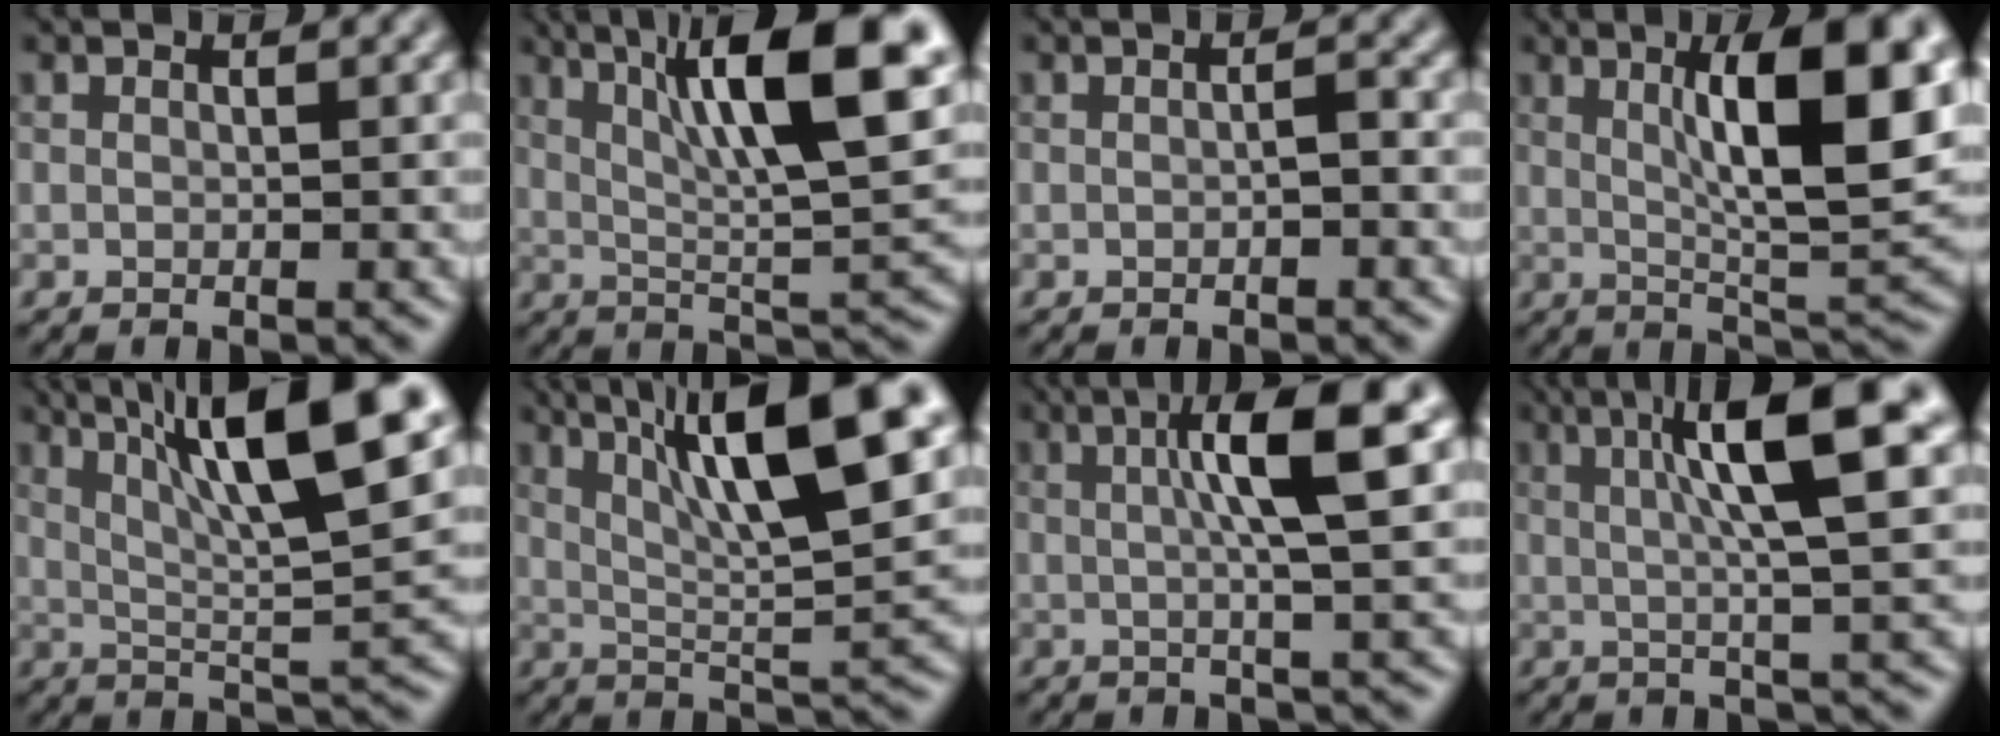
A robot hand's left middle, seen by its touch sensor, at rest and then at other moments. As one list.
[{"total": 13.4, "force": [5.3, 3.1, 11.9], "torque": [-0.177, 0.015, 0.086]}, {"total": 0.8, "force": [-0.3, 0.2, 0.7], "torque": [-0.012, 0.003, -0.005]}, {"total": 11.2, "force": [2.8, 2.8, 10.5], "torque": [-0.143, 0.004, 0.046]}, {"total": 12.2, "force": [5.6, 2.3, 10.6], "torque": [-0.165, 0.015, 0.094]}, {"total": 12.6, "force": [5.5, 2.6, 11.0], "torque": [-0.173, 0.014, 0.094]}, {"total": 7.3, "force": [1.8, 1.1, 7.0], "torque": [-0.098, 0.015, 0.024]}, {"total": 9.7, "force": [2.9, 1.7, 9.1], "torque": [-0.118, 0.016, 0.037]}]